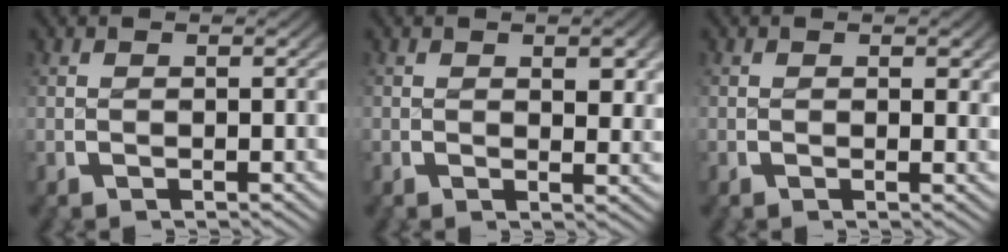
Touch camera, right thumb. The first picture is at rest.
{"total": 1.6, "force": [0.5, 1.0, 1.2], "torque": [-0.007, -0.006, 0.004]}
{"total": 0.8, "force": [0.4, 0.7, 0.4], "torque": [0.001, -0.005, 0.002]}